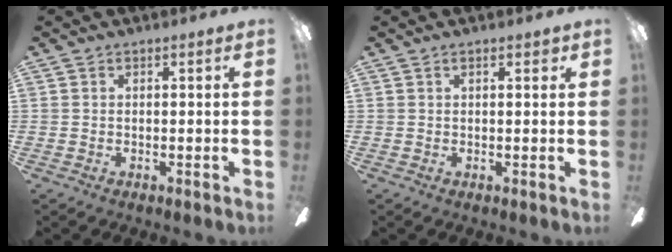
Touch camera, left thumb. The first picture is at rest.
{"total": 1.6, "force": [0.8, 0.4, 1.3], "torque": [-0.021, -0.002, 0.013]}